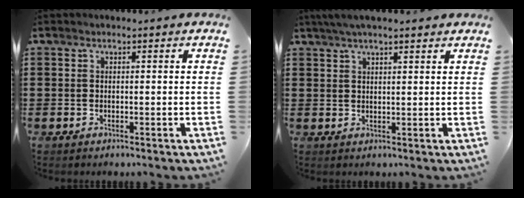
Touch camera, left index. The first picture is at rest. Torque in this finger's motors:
{"motor_torque": [1.50, -0.64, 0.32, 0.16]}